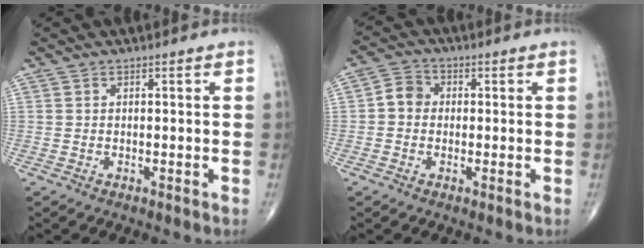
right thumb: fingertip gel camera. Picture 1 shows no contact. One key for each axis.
{"total": 4.2, "fx": -0.2, "fy": 3.6, "fz": 2.0, "tx": -0.022, "ty": 0.012, "tz": -0.013}